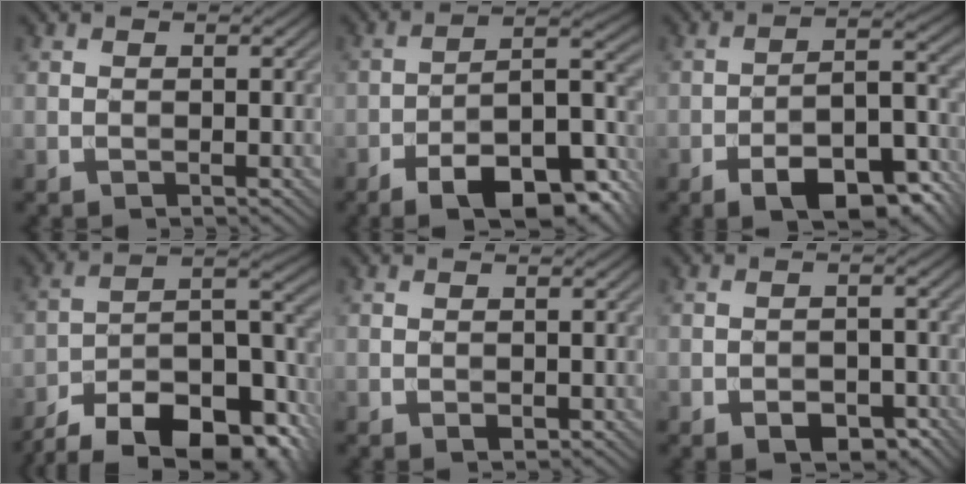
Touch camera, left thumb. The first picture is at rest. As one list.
[{"total": 14.4, "force": [-9.9, 4.4, 9.4], "torque": [-0.144, 0.002, -0.157]}, {"total": 11.4, "force": [-7.0, 4.2, 8.0], "torque": [-0.118, 0.003, -0.114]}, {"total": 16.9, "force": [-13.2, 5.6, 9.1], "torque": [-0.169, -0.003, -0.204]}, {"total": 0.7, "force": [-0.2, 0.4, 0.5], "torque": [-0.004, 0.000, -0.001]}, {"total": 4.0, "force": [-2.2, 2.3, 2.4], "torque": [-0.032, -0.002, -0.032]}]